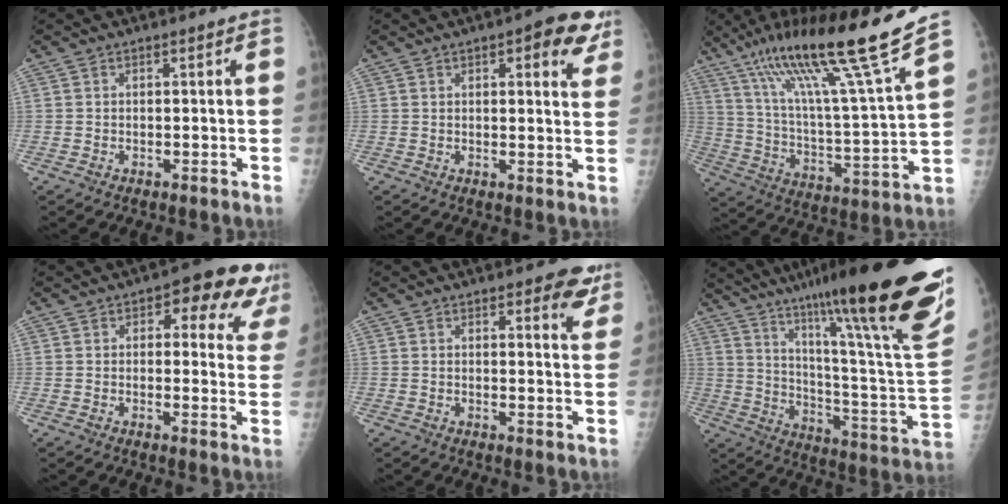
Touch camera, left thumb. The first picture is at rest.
{"total": 8.9, "force": [4.7, 3.1, 6.8], "torque": [-0.050, -0.013, 0.049]}
{"total": 22.9, "force": [16.0, 0.0, 16.4], "torque": [-0.257, -0.068, 0.278]}
{"total": 13.3, "force": [7.6, 6.3, 8.9], "torque": [-0.049, -0.026, 0.074]}
{"total": 6.9, "force": [4.5, 2.6, 4.5], "torque": [-0.021, -0.022, 0.048]}
{"total": 37.0, "force": [23.5, 4.8, 28.2], "torque": [-0.326, -0.084, 0.353]}